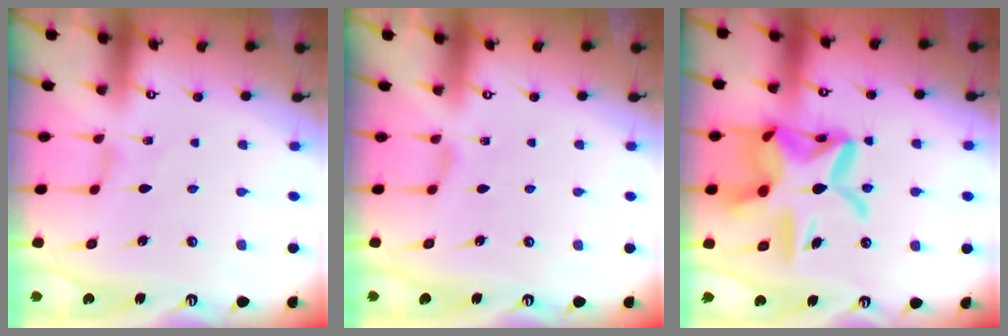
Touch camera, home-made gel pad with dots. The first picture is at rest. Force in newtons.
{"total": 0.0}
{"total": 23.5, "press": 23.4, "slide": 2.1}